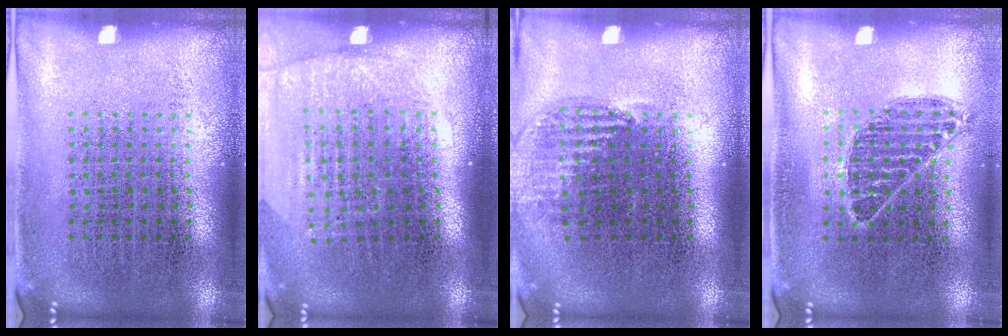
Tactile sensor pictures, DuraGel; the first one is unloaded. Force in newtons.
{"total": 1.7, "press": 1.5, "slide": 0.8}
{"total": 1.0, "press": 1.0, "slide": 0.4}
{"total": 0.7, "press": 0.7, "slide": 0.3}